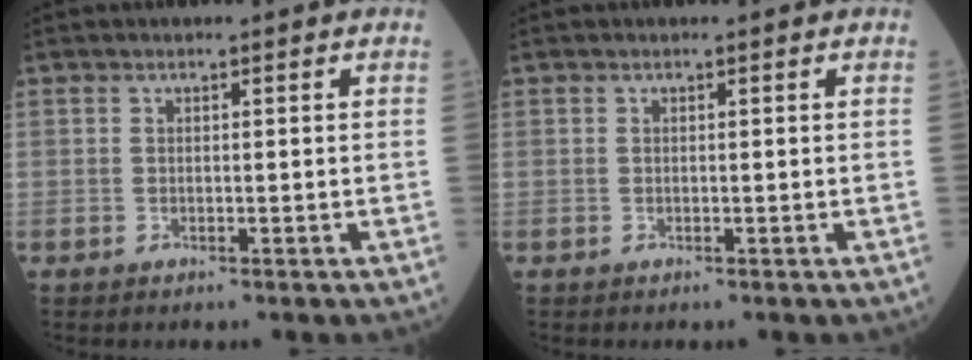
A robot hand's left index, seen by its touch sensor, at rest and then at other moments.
{"total": 0.0}